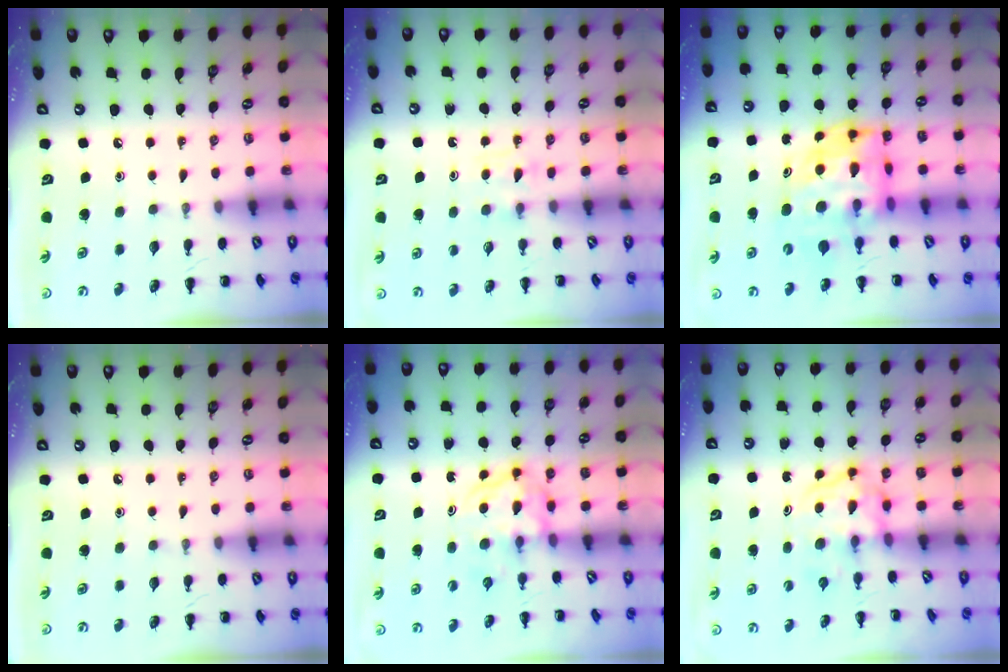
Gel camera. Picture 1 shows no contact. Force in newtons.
{"total": 3.4, "press": 3.2, "slide": 1.2}
{"total": 11.0, "press": 10.6, "slide": 3.0}
{"total": 0.0}
{"total": 3.8, "press": 3.8, "slide": 0.5}
{"total": 3.8, "press": 3.8, "slide": 0.4}